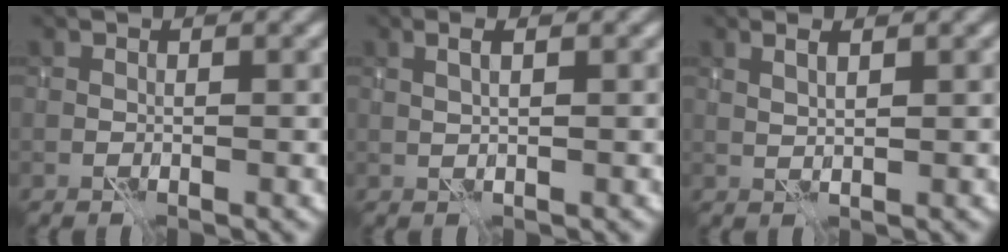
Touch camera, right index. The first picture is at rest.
{"total": 1.3, "force": [0.8, -0.1, 1.0], "torque": [-0.021, 0.003, 0.016]}
{"total": 1.4, "force": [1.1, -0.1, 0.9], "torque": [-0.025, 0.003, 0.022]}